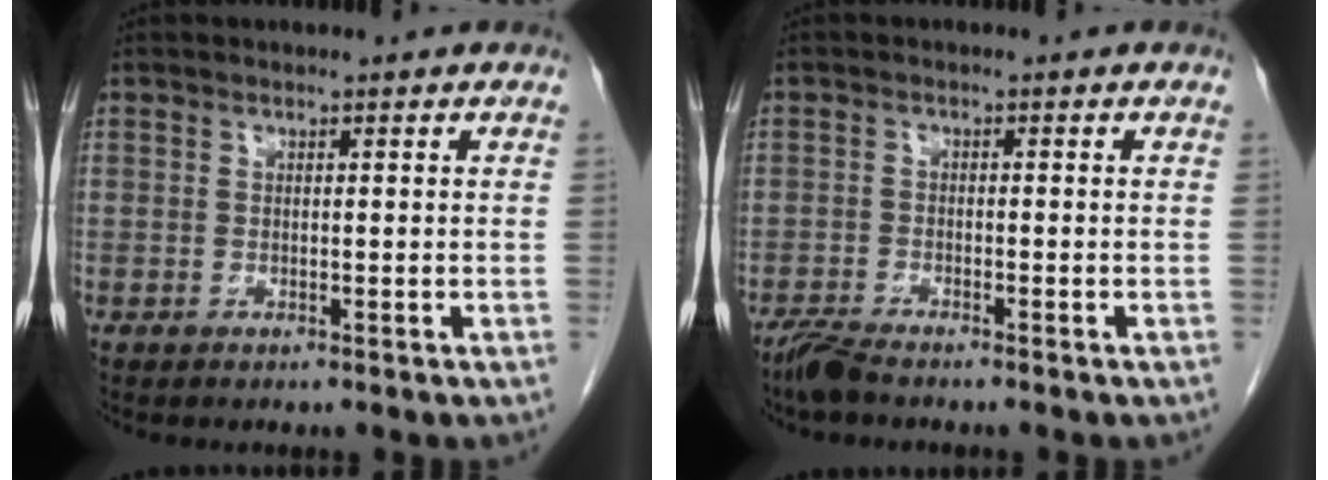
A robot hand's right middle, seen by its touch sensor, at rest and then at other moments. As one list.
[{"total": 2.8, "force": [-2.5, 0.2, 1.2], "torque": [-0.032, -0.009, -0.050]}]